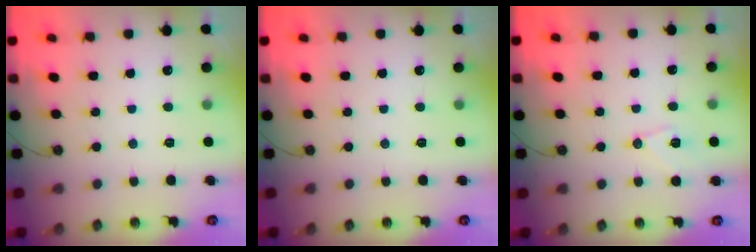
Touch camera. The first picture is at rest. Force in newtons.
{"total": 0.0}
{"total": 8.3, "press": 8.2, "slide": 1.1}